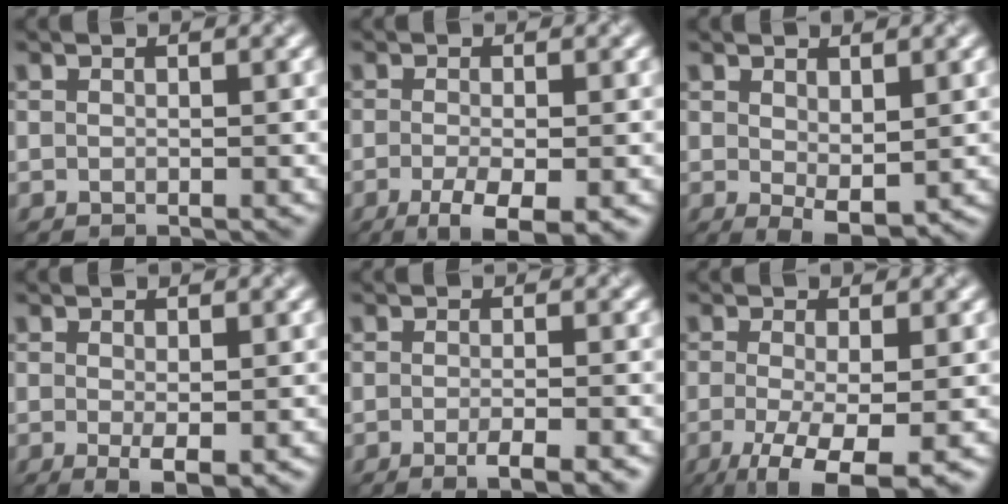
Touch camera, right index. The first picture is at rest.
{"total": 4.4, "force": [-2.0, 1.1, 3.8], "torque": [-0.070, -0.008, -0.034]}
{"total": 2.5, "force": [0.7, 1.1, 2.1], "torque": [-0.035, -0.008, 0.017]}
{"total": 2.3, "force": [-0.3, 0.6, 2.2], "torque": [-0.035, -0.010, -0.002]}
{"total": 3.0, "force": [-1.4, 0.6, 2.6], "torque": [-0.035, -0.003, -0.024]}
{"total": 6.8, "force": [-2.7, 1.9, 6.0], "torque": [-0.115, -0.014, -0.041]}